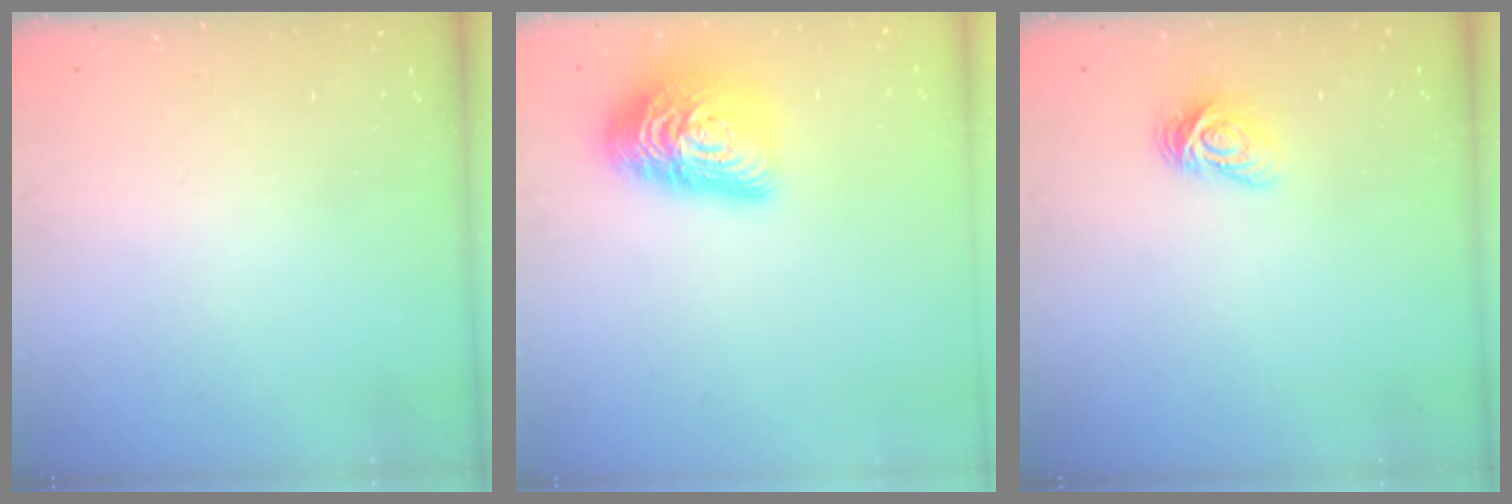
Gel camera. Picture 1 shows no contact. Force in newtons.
{"total": 17.6, "press": 17.6, "slide": 0.9}
{"total": 5.0, "press": 4.9, "slide": 0.7}